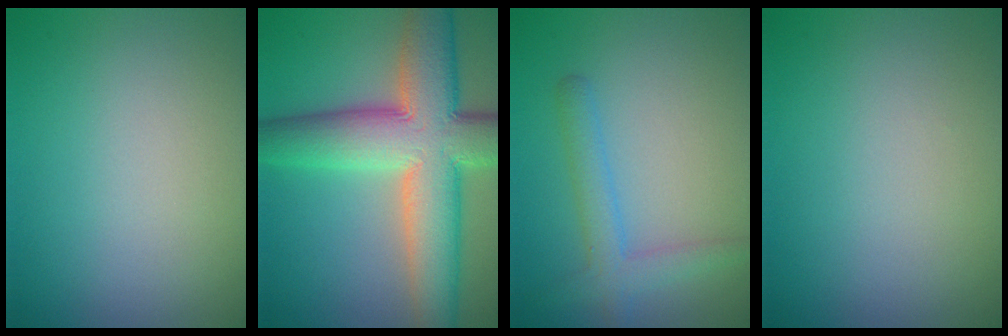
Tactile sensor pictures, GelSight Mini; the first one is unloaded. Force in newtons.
{"total": 11.2, "press": 11.1, "slide": 0.4}
{"total": 2.7, "press": 2.7, "slide": 0.1}
{"total": 0.0}